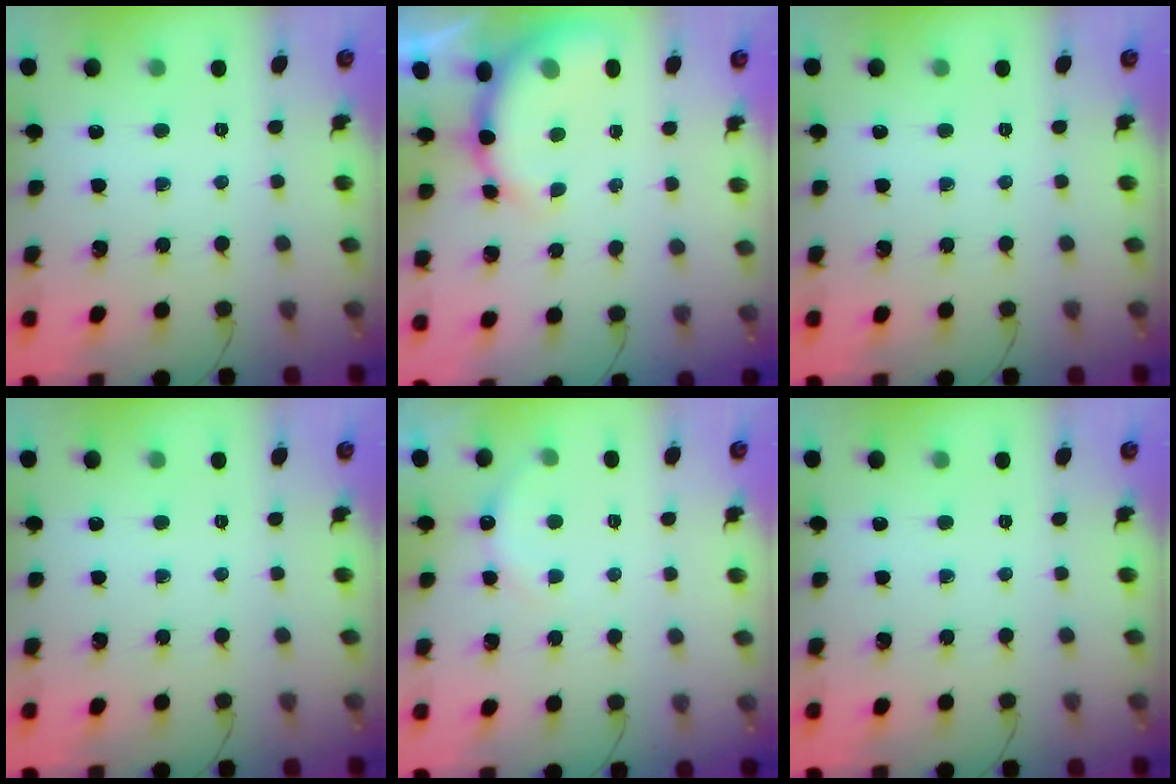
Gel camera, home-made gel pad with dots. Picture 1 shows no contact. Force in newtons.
{"total": 7.9, "press": 7.7, "slide": 1.4}
{"total": 0.0}
{"total": 0.0}
{"total": 3.5, "press": 3.4, "slide": 1.0}
{"total": 0.0}